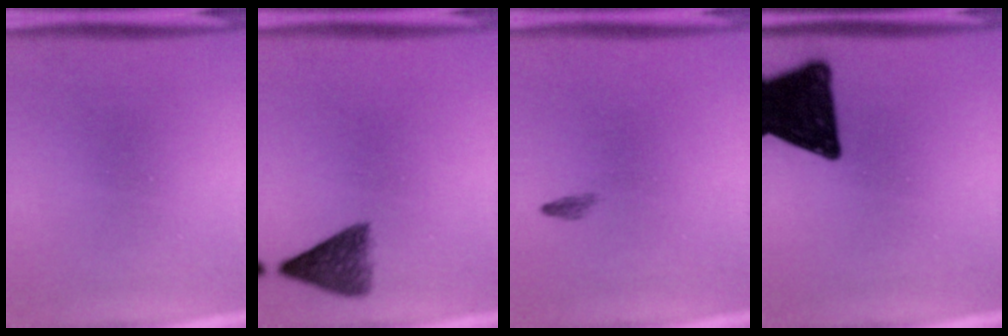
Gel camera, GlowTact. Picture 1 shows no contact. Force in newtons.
{"total": 5.2}
{"total": 0.5}
{"total": 19.6}